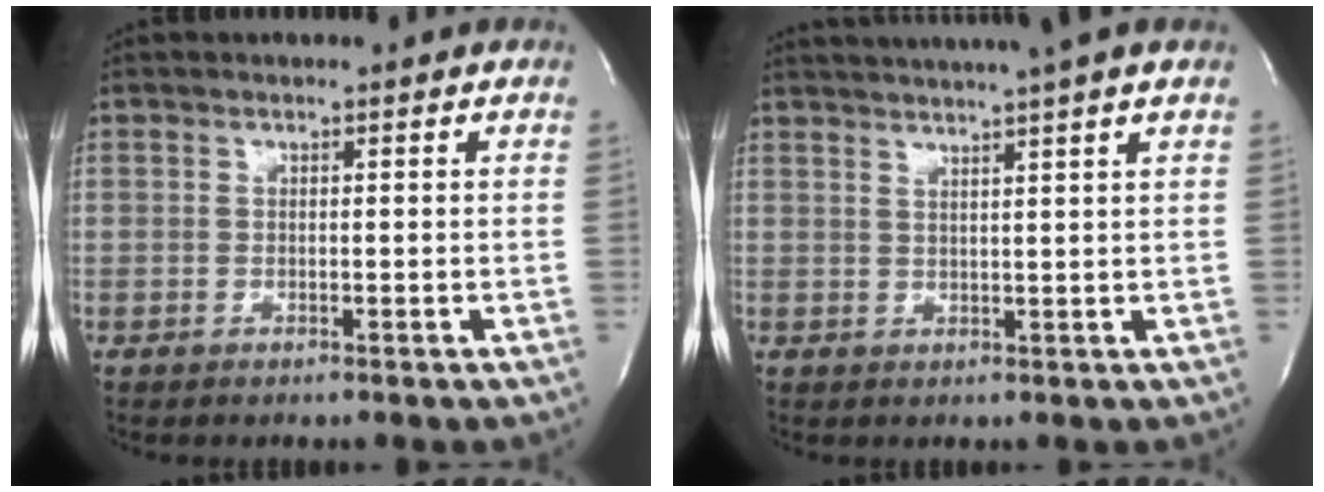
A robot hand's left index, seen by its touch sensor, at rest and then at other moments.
{"total": 10.8, "force": [9.1, -1.2, 5.7], "torque": [-0.097, 0.007, 0.109]}